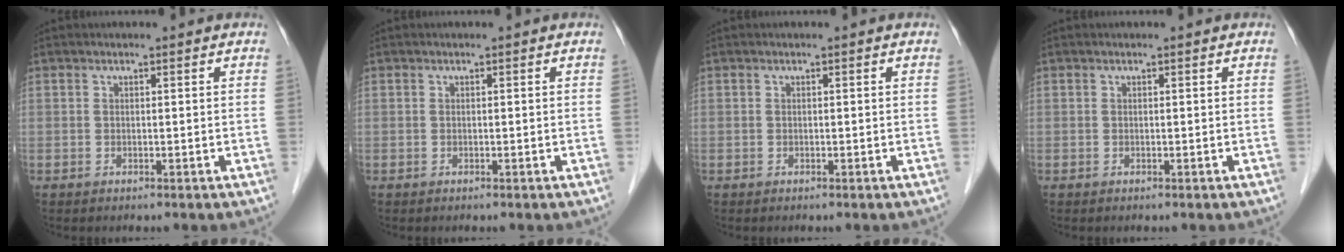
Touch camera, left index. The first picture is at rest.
{"total": 0.0}
{"total": 0.0}
{"total": 0.0}